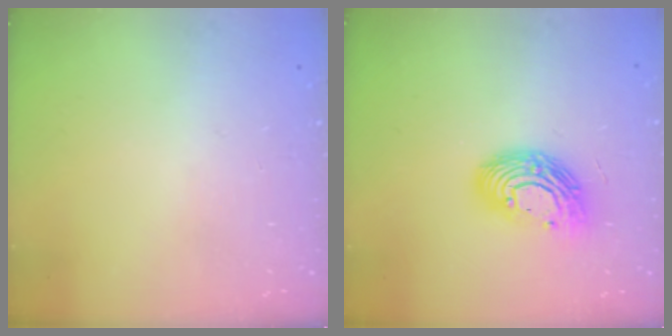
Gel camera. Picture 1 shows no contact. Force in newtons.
{"total": 12.9, "press": 12.9, "slide": 1.2}